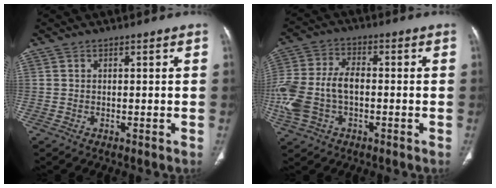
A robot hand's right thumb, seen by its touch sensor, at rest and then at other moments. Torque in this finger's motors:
{"motor_torque": [1.88, 1.66, 1.80, -0.64, 0.19]}